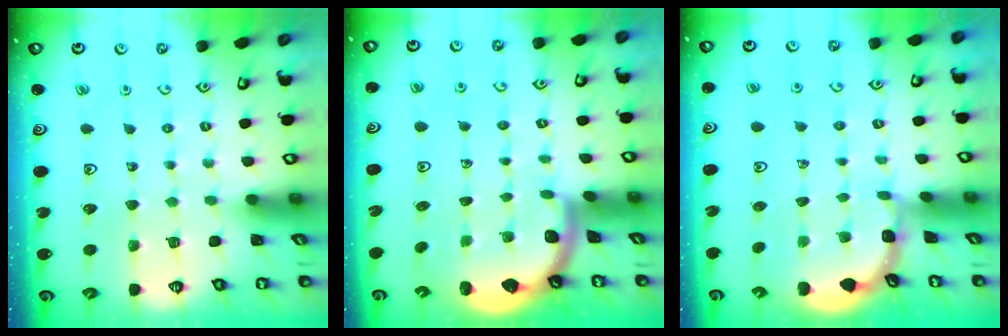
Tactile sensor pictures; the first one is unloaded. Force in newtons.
{"total": 1.6, "press": 1.6, "slide": 0.1}
{"total": 1.7, "press": 1.7, "slide": 0.1}